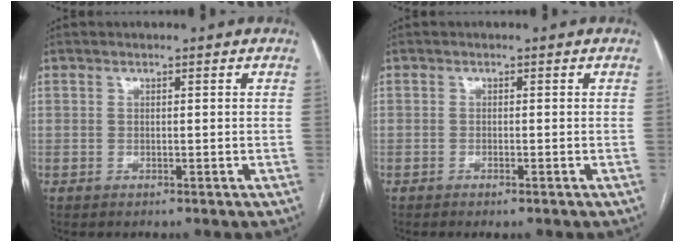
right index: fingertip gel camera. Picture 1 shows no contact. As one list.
[{"total": 1.0, "force": [-0.8, 0.1, 0.7], "torque": [-0.012, -0.002, -0.010]}]